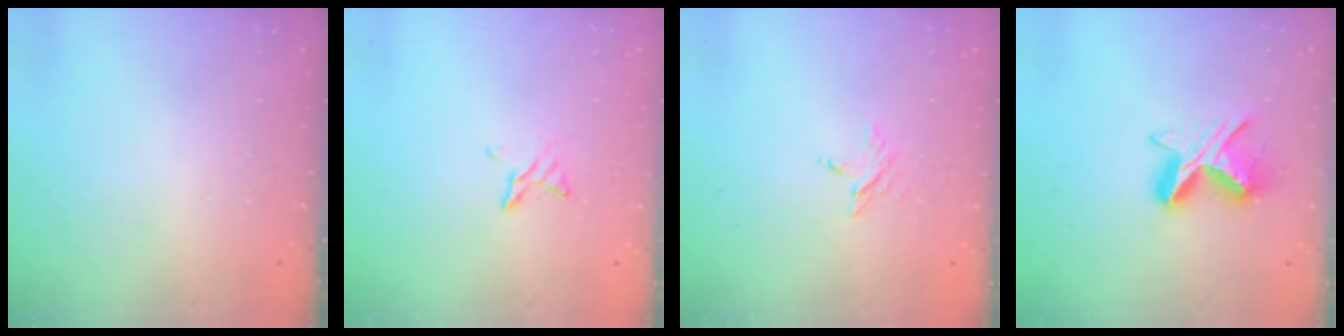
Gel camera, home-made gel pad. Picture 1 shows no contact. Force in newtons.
{"total": 4.2, "press": 4.2, "slide": 0.5}
{"total": 2.4, "press": 2.4, "slide": 0.2}
{"total": 8.5, "press": 8.5, "slide": 0.4}